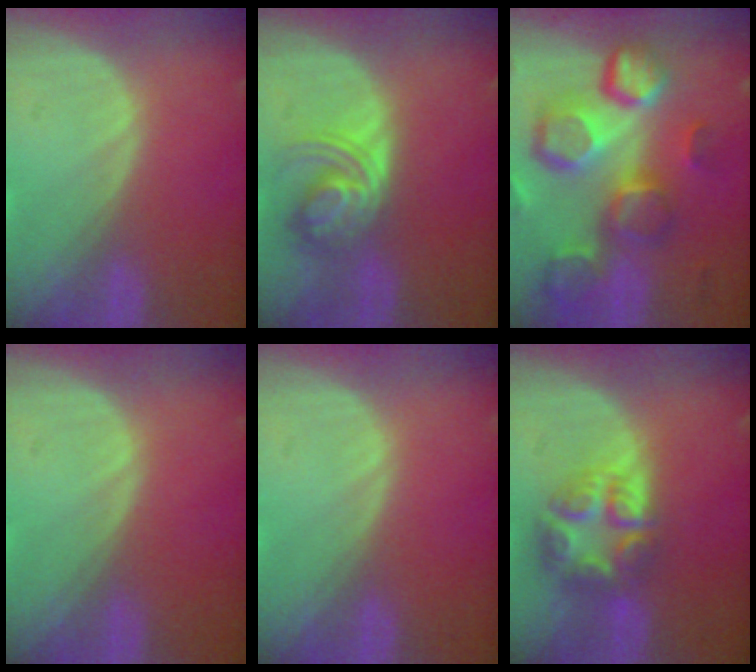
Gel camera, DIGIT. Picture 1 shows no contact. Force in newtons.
{"total": 5.6, "press": 5.5, "slide": 0.8}
{"total": 13.1, "press": 11.4, "slide": 6.4}
{"total": 0.0}
{"total": 0.0}
{"total": 7.9, "press": 6.8, "slide": 4.0}